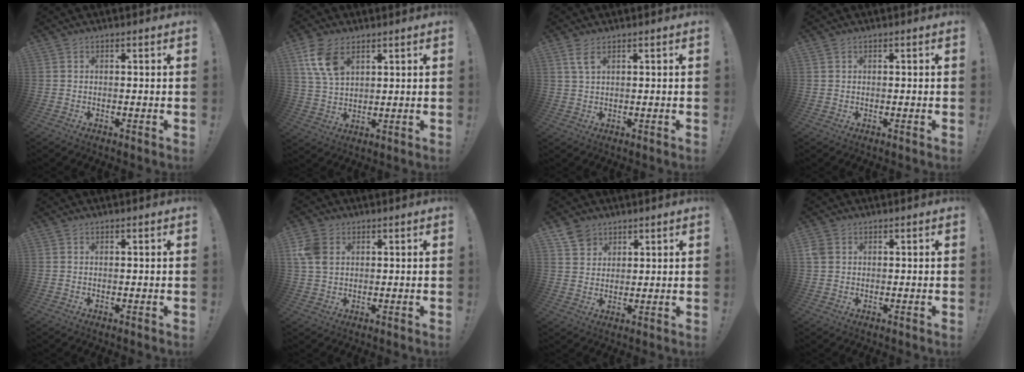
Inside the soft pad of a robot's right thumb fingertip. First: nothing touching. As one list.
[{"total": 10.1, "force": [5.2, 6.0, 6.3], "torque": [-0.122, -0.013, 0.103]}, {"total": 3.8, "force": [2.0, 1.4, 2.9], "torque": [-0.055, -0.004, 0.037]}, {"total": 0.0}, {"total": 0.0}, {"total": 7.4, "force": [2.2, 5.5, 4.4], "torque": [-0.092, 0.005, 0.046]}, {"total": 5.6, "force": [3.9, 3.9, 0.8], "torque": [-0.008, -0.024, 0.075]}, {"total": 3.3, "force": [1.3, 2.6, 1.5], "torque": [-0.030, 0.005, 0.027]}]